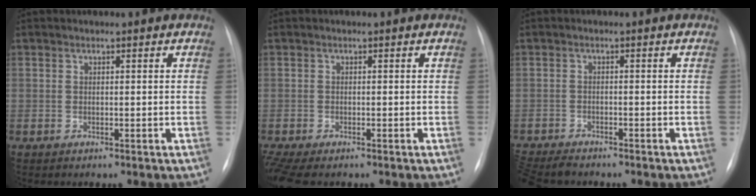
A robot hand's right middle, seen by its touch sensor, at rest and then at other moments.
{"total": 6.2, "force": [-4.6, 2.2, 3.5], "torque": [-0.078, -0.008, -0.073]}
{"total": 6.8, "force": [-6.1, 1.6, 2.5], "torque": [-0.040, -0.018, -0.099]}